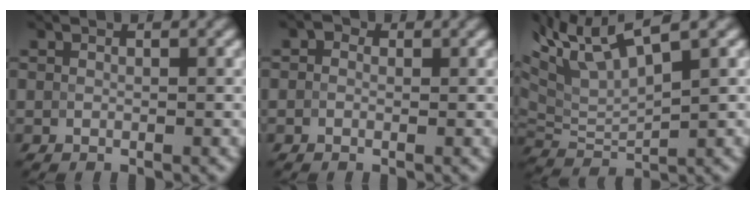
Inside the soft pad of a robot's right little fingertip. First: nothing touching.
{"total": 1.4, "force": [0.5, 1.2, 0.5], "torque": [-0.006, 0.011, -0.013]}
{"total": 7.7, "force": [4.0, 1.6, 6.3], "torque": [-0.158, 0.014, 0.077]}